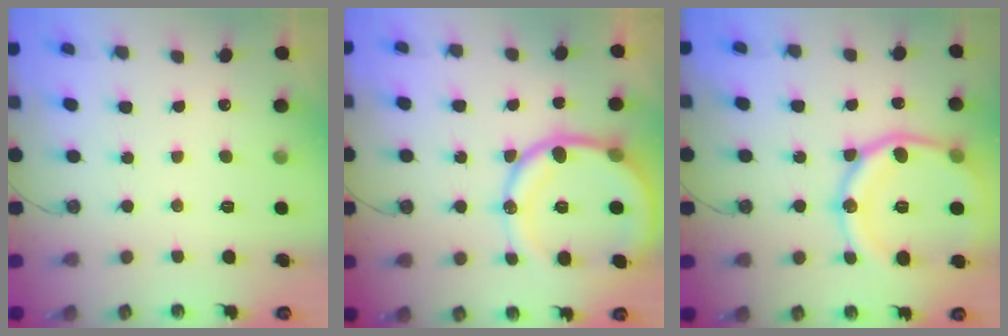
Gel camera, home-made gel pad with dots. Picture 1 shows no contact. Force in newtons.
{"total": 16.8, "press": 16.7, "slide": 2.2}
{"total": 20.3, "press": 20.2, "slide": 1.8}